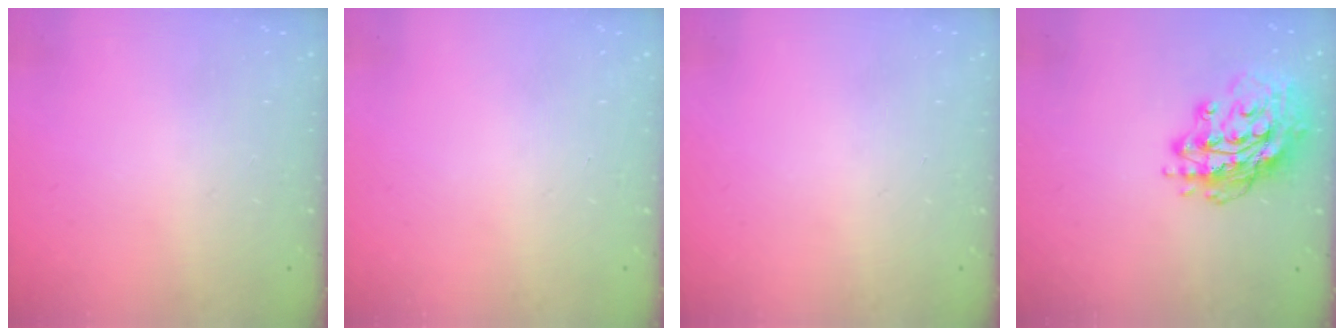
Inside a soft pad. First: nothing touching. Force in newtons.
{"total": 0.0}
{"total": 0.0}
{"total": 15.9, "press": 15.8, "slide": 1.3}